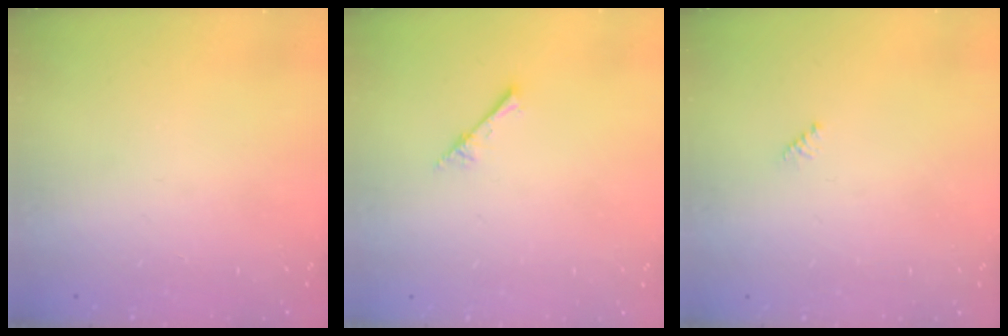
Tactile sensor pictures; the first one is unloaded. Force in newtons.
{"total": 3.2, "press": 3.2, "slide": 0.4}
{"total": 2.3, "press": 2.2, "slide": 0.5}